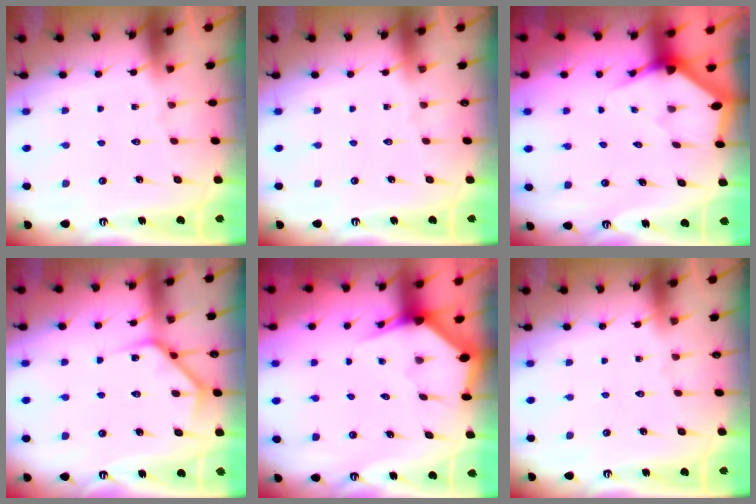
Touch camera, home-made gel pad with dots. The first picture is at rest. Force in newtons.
{"total": 0.0}
{"total": 2.9, "press": 2.9, "slide": 0.1}
{"total": 7.4, "press": 7.3, "slide": 0.8}
{"total": 3.4, "press": 3.4, "slide": 0.5}
{"total": 0.0}